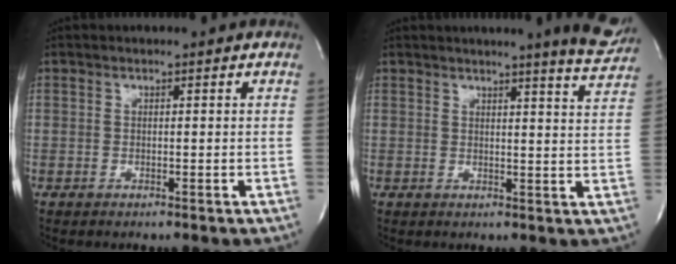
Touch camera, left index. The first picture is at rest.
{"total": 7.5, "force": [6.8, -0.4, 3.0], "torque": [-0.038, -0.037, 0.063]}